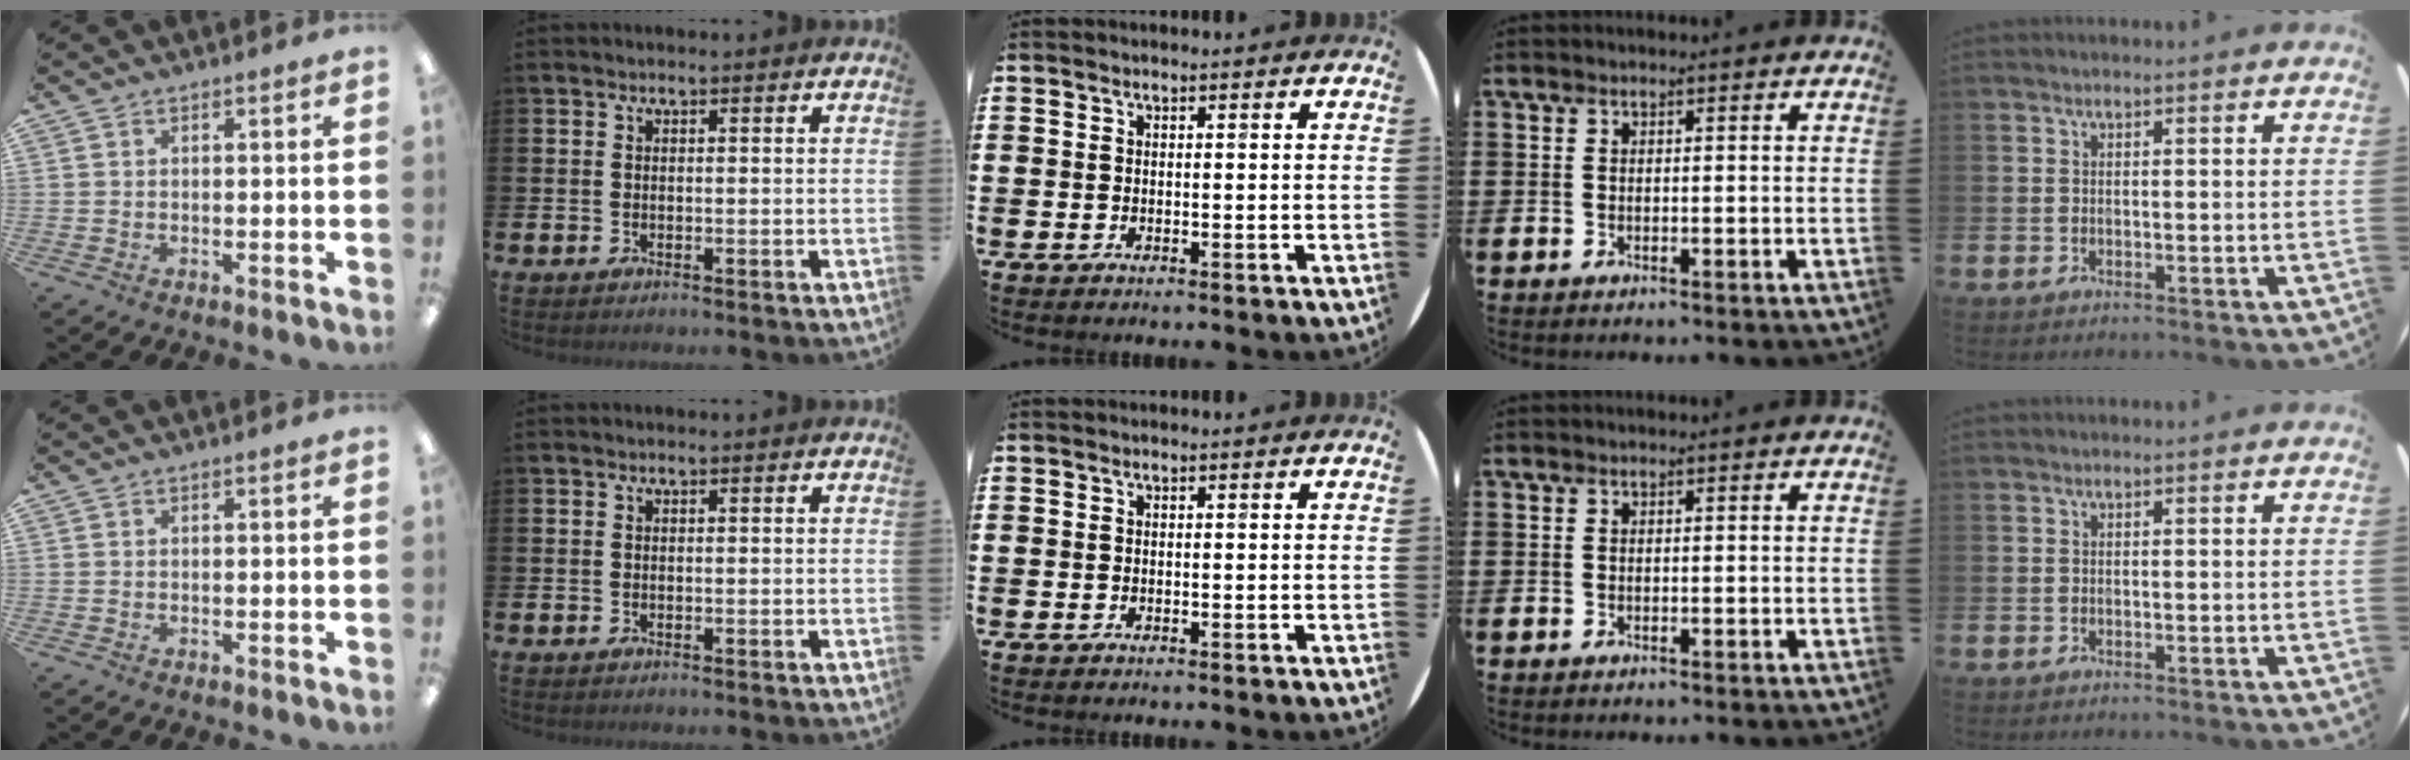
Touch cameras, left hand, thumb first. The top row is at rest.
{}